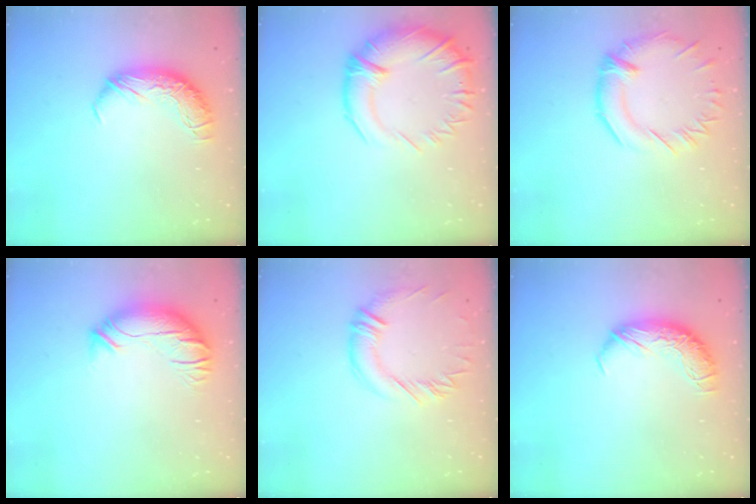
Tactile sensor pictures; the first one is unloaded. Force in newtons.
{"total": 6.1, "press": 4.8, "slide": 3.7}
{"total": 2.1, "press": 1.6, "slide": 1.4}
{"total": 2.6, "press": 0.9, "slide": 2.5}
{"total": 0.8, "press": 0.2, "slide": 0.8}
{"total": 0.0}